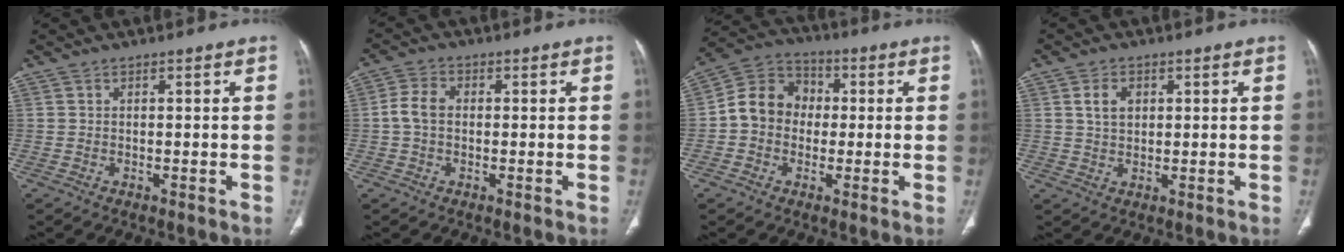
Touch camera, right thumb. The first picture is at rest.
{"total": 4.3, "force": [-0.1, 3.1, 3.1], "torque": [-0.063, 0.013, -0.009]}
{"total": 10.2, "force": [-0.4, 8.8, 5.0], "torque": [-0.068, 0.033, -0.022]}
{"total": 4.0, "force": [1.3, 2.8, 2.5], "torque": [-0.033, -0.004, 0.025]}